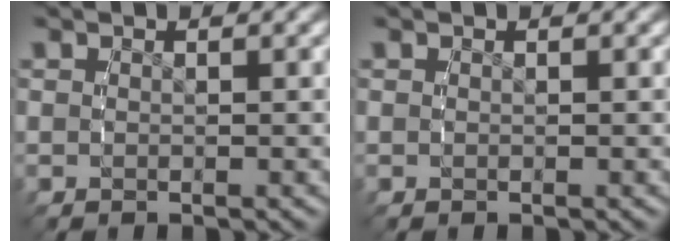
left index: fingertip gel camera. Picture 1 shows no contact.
{"total": 0.0}